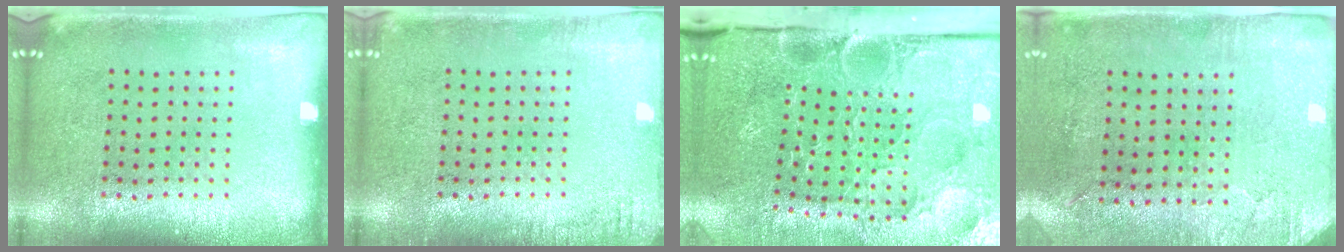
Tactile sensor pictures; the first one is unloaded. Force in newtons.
{"total": 1.4, "press": 1.4, "slide": 0.1}
{"total": 4.1, "press": 3.7, "slide": 1.7}
{"total": 2.9, "press": 2.4, "slide": 1.7}